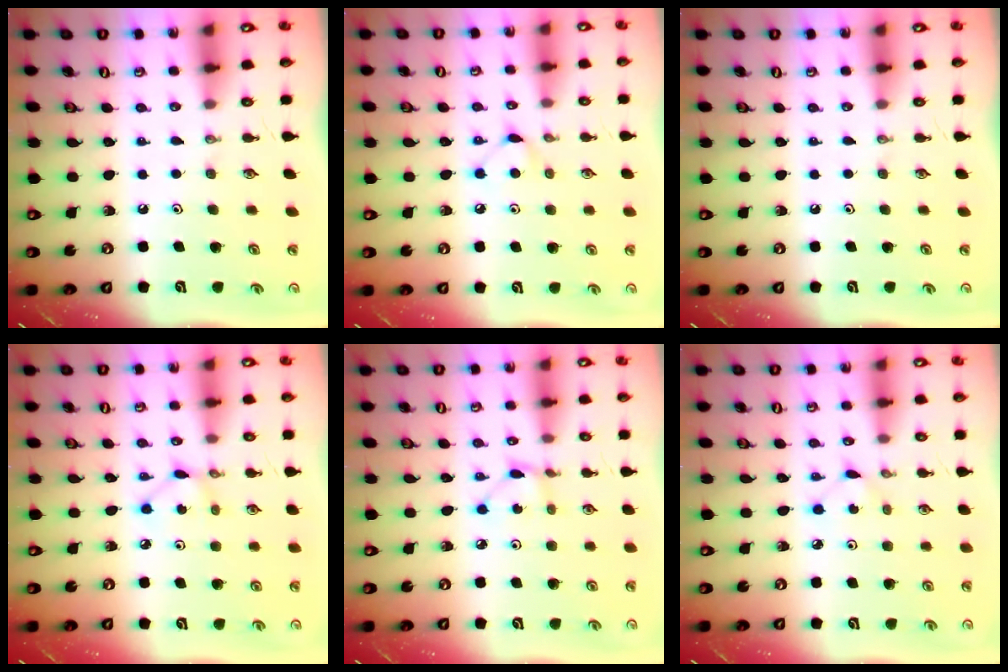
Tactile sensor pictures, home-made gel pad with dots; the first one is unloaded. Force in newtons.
{"total": 4.8, "press": 4.8, "slide": 0.6}
{"total": 0.0}
{"total": 2.8, "press": 2.8, "slide": 0.1}
{"total": 2.1, "press": 2.1, "slide": 0.3}
{"total": 2.7, "press": 2.7, "slide": 0.3}